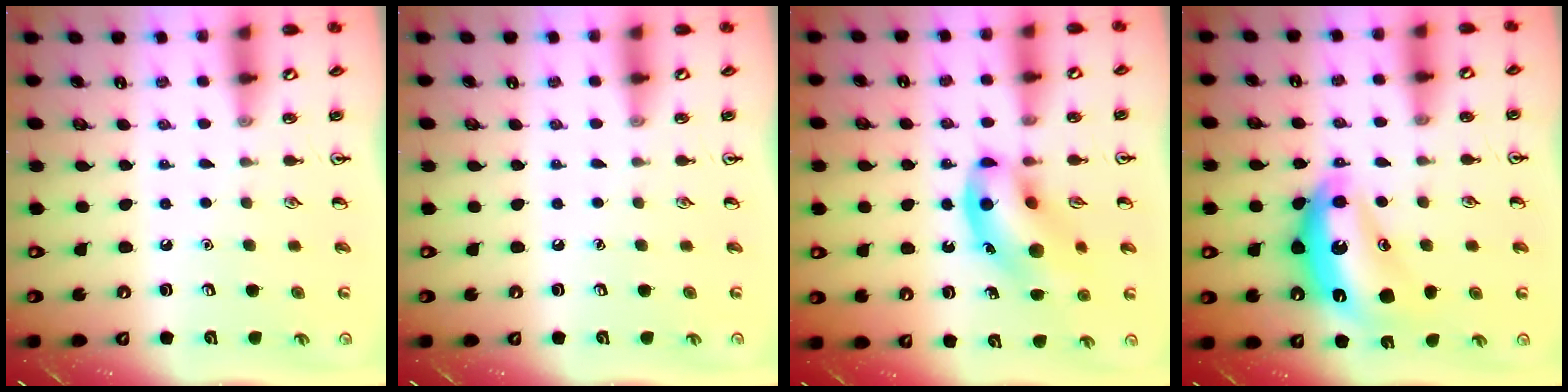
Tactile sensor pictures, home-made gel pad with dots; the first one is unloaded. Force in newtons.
{"total": 0.0}
{"total": 14.6, "press": 14.3, "slide": 2.6}
{"total": 15.0, "press": 15.0, "slide": 0.8}